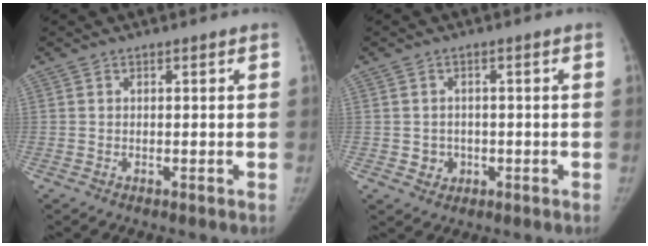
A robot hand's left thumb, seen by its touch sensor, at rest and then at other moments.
{"total": 3.0, "force": [-0.7, 2.8, 0.9], "torque": [0.003, 0.005, -0.006]}